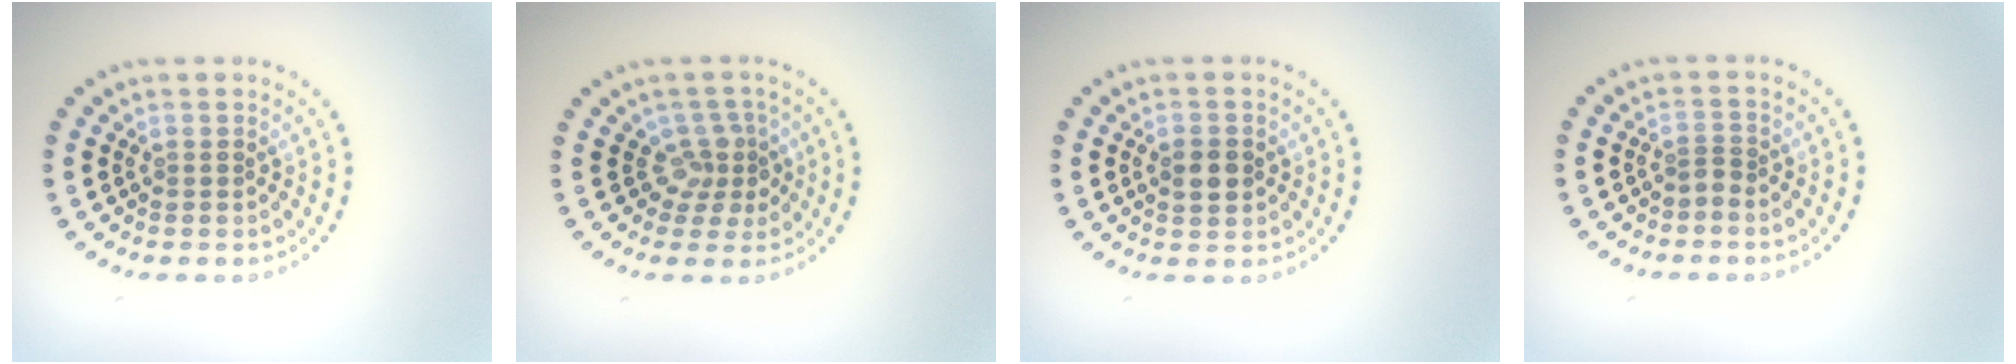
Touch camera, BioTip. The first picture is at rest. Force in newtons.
{"total": 2.7, "press": 2.0, "slide": 1.8}
{"total": 2.6, "press": 2.6, "slide": 0.1}
{"total": 0.8, "press": 0.5, "slide": 0.7}